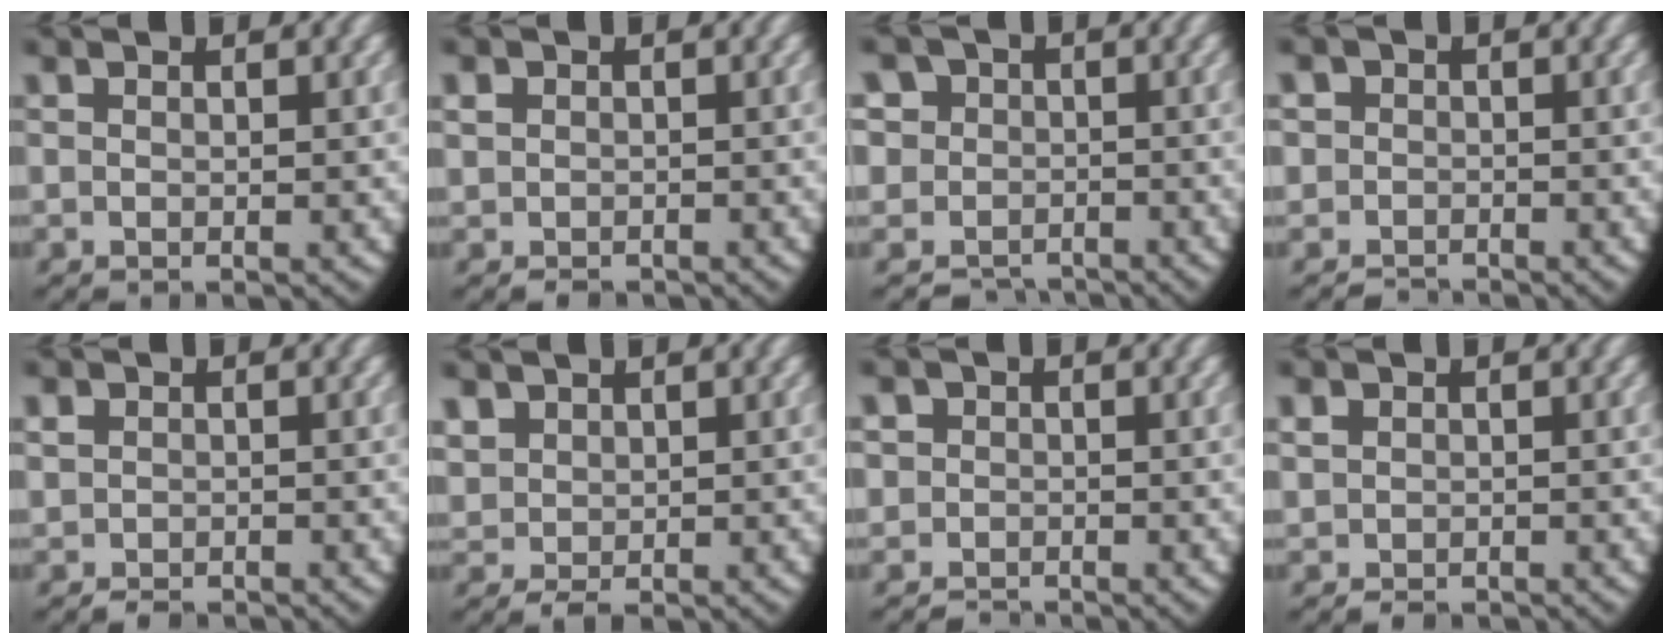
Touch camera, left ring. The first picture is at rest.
{"total": 1.7, "force": [-0.6, 1.6, 0.4], "torque": [-0.024, -0.013, -0.001]}
{"total": 9.6, "force": [-2.8, 8.7, 3.1], "torque": [-0.080, -0.024, -0.053]}
{"total": 2.7, "force": [-1.6, 2.2, 0.0], "torque": [-0.001, -0.007, -0.034]}
{"total": 1.7, "force": [-1.0, 1.3, 0.3], "torque": [-0.019, -0.014, -0.010]}
{"total": 2.5, "force": [0.5, 2.1, 1.2], "torque": [-0.041, -0.018, 0.023]}
{"total": 3.0, "force": [-1.5, 2.5, 0.2], "torque": [-0.006, -0.007, -0.032]}
{"total": 1.5, "force": [-0.7, 1.3, 0.4], "torque": [-0.021, -0.014, -0.003]}